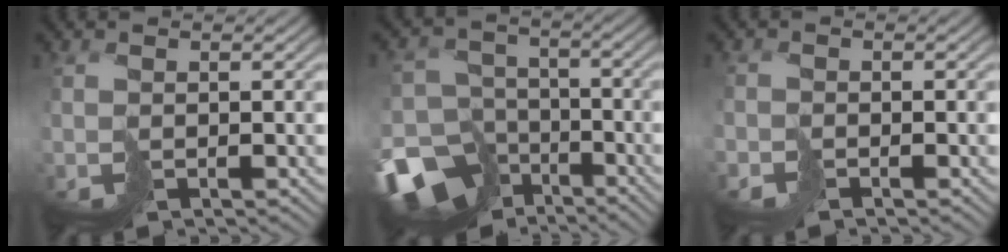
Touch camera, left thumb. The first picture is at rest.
{"total": 14.7, "force": [-9.3, 10.3, 5.0], "torque": [-0.145, -0.058, -0.139]}
{"total": 1.4, "force": [-1.3, 0.6, 0.2], "torque": [-0.008, -0.005, -0.030]}